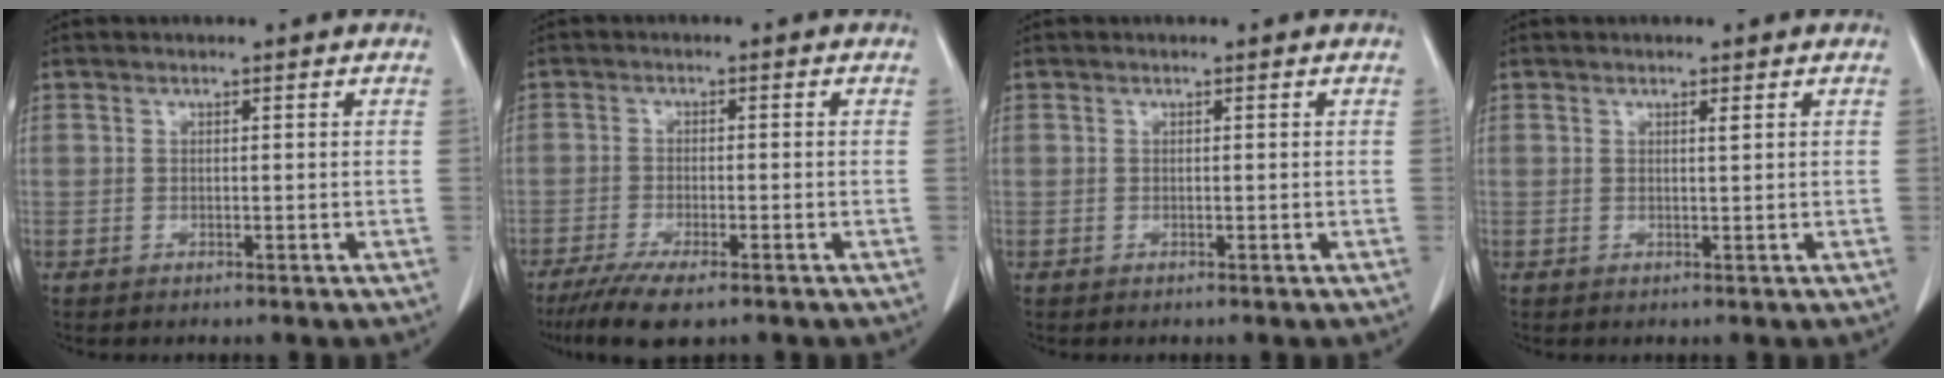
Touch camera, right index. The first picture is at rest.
{"total": 7.6, "force": [-5.5, 1.2, 5.1], "torque": [-0.083, -0.018, -0.087]}
{"total": 0.0}
{"total": 0.6, "force": [0.4, -0.1, 0.5], "torque": [-0.011, -0.002, 0.007]}